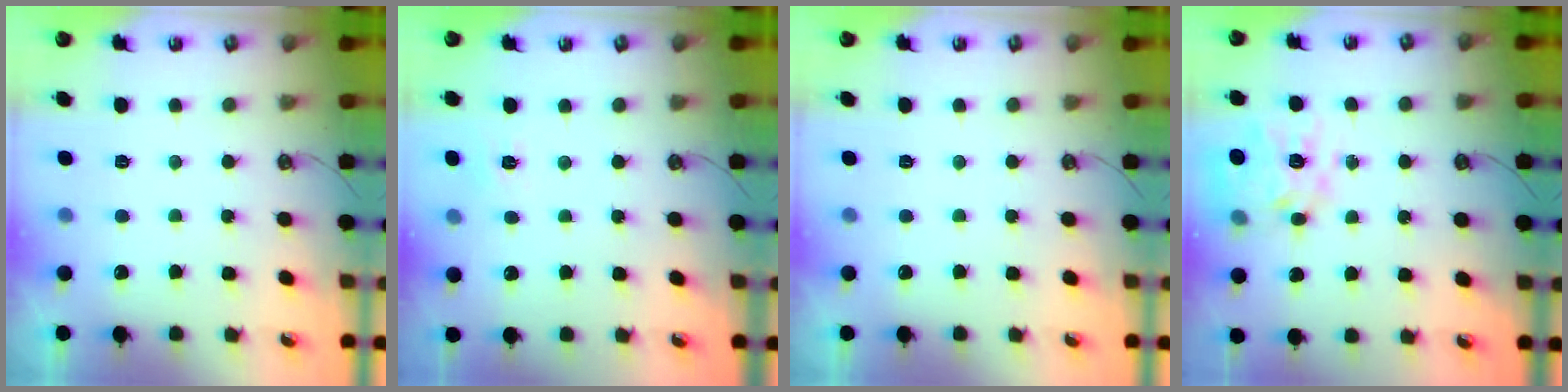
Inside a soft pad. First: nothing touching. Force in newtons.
{"total": 5.5, "press": 5.5, "slide": 0.5}
{"total": 0.0}
{"total": 14.9, "press": 14.8, "slide": 1.3}